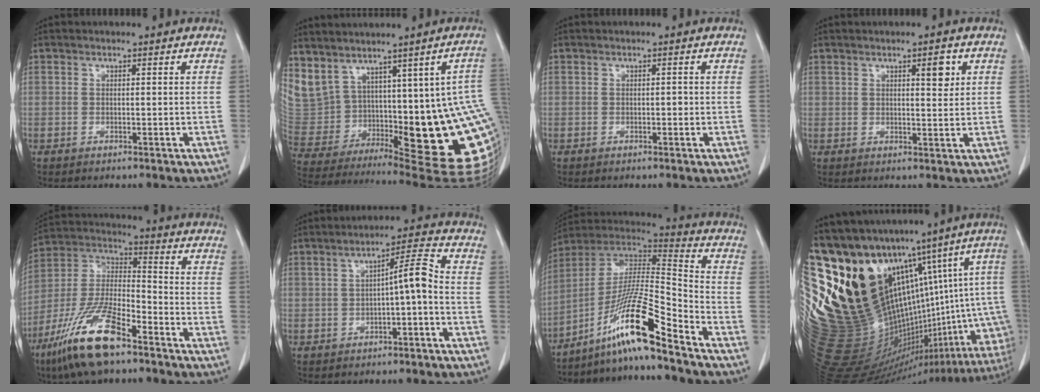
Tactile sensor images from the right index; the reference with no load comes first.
{"total": 24.5, "force": [2.8, 8.3, 22.8], "torque": [-0.323, 0.004, 0.078]}
{"total": 0.6, "force": [-0.1, 0.3, 0.5], "torque": [-0.005, 0.003, -0.003]}
{"total": 3.3, "force": [1.7, 1.1, 2.7], "torque": [-0.036, -0.003, 0.026]}
{"total": 15.6, "force": [-10.0, 3.8, 11.3], "torque": [-0.238, -0.013, -0.190]}
{"total": 5.3, "force": [-0.6, 0.8, 5.2], "torque": [-0.079, 0.023, -0.008]}
{"total": 15.9, "force": [-11.1, -0.5, 11.4], "torque": [-0.208, 0.006, -0.201]}
{"total": 33.9, "force": [13.7, 16.0, 26.5], "torque": [-0.440, 0.051, 0.271]}